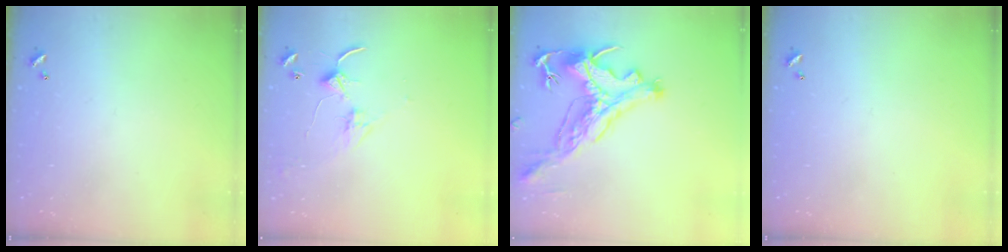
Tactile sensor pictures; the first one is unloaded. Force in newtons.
{"total": 2.8, "press": 2.8, "slide": 0.4}
{"total": 3.7, "press": 3.4, "slide": 1.5}
{"total": 0.0}